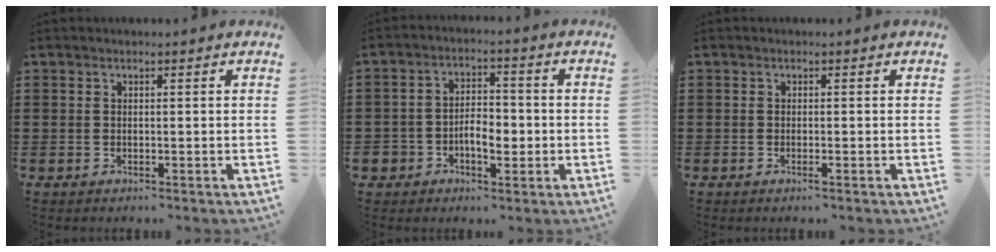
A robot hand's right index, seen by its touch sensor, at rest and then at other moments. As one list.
[{"total": 5.0, "force": [-1.8, 3.4, 3.1], "torque": [-0.062, 0.011, -0.035]}, {"total": 0.6, "force": [-0.4, -0.1, 0.5], "torque": [-0.009, -0.004, -0.007]}]